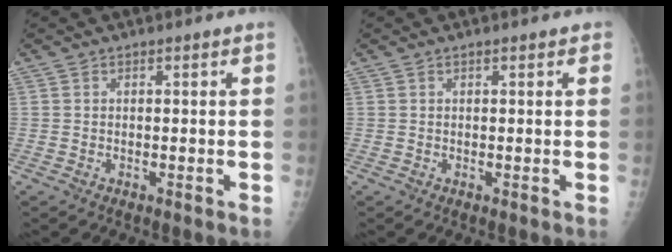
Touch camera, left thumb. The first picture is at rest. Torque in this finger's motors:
{"motor_torque": [-0.14, 0.05, -0.09, -0.09, 0.02]}